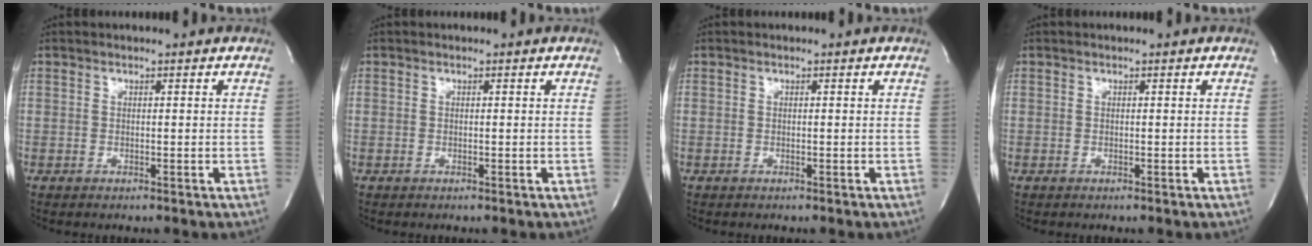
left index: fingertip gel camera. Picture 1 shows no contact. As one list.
[{"total": 0.0}, {"total": 0.0}, {"total": 0.0}]